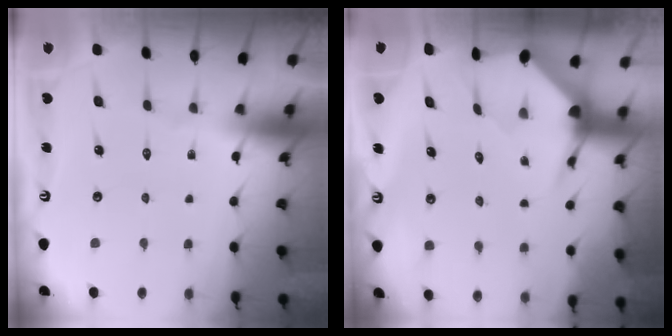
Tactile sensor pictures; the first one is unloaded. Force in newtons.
{"total": 3.6, "press": 3.6, "slide": 0.4}